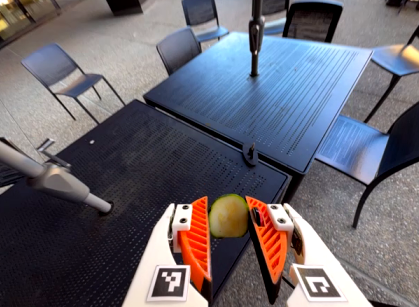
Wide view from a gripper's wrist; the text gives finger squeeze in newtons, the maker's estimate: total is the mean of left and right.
{"total": 4.1, "left": 3.8, "right": 4.4}